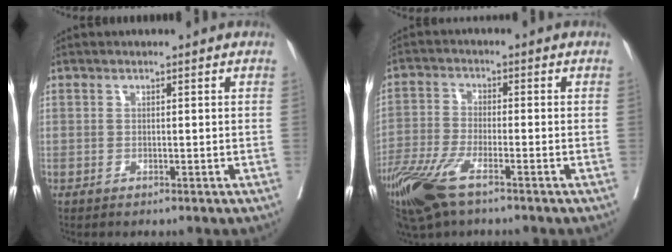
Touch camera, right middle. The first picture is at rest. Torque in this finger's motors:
{"motor_torque": [1.15, -0.99, 0.62, 0.21]}